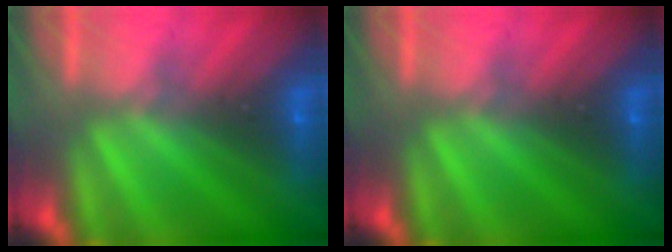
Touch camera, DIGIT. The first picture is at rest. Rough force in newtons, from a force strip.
{"total": 0.0}